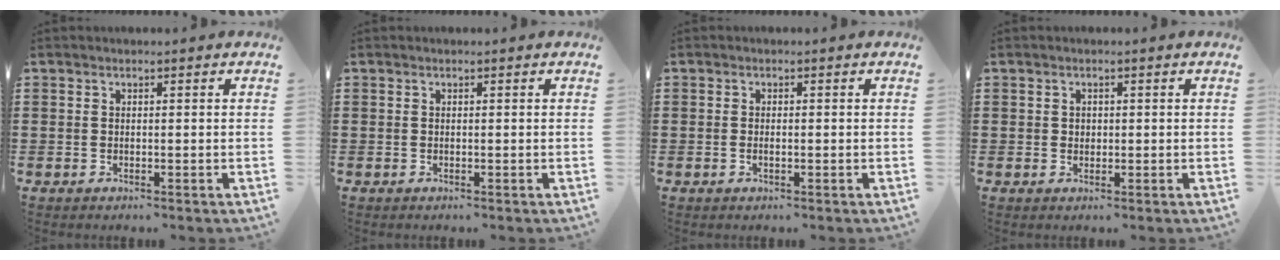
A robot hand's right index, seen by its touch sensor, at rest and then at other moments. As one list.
[{"total": 0.0}, {"total": 0.8, "force": [-0.2, 0.3, 0.7], "torque": [-0.014, -0.003, -0.002]}, {"total": 0.9, "force": [0.2, 0.8, 0.4], "torque": [-0.009, 0.005, 0.004]}]